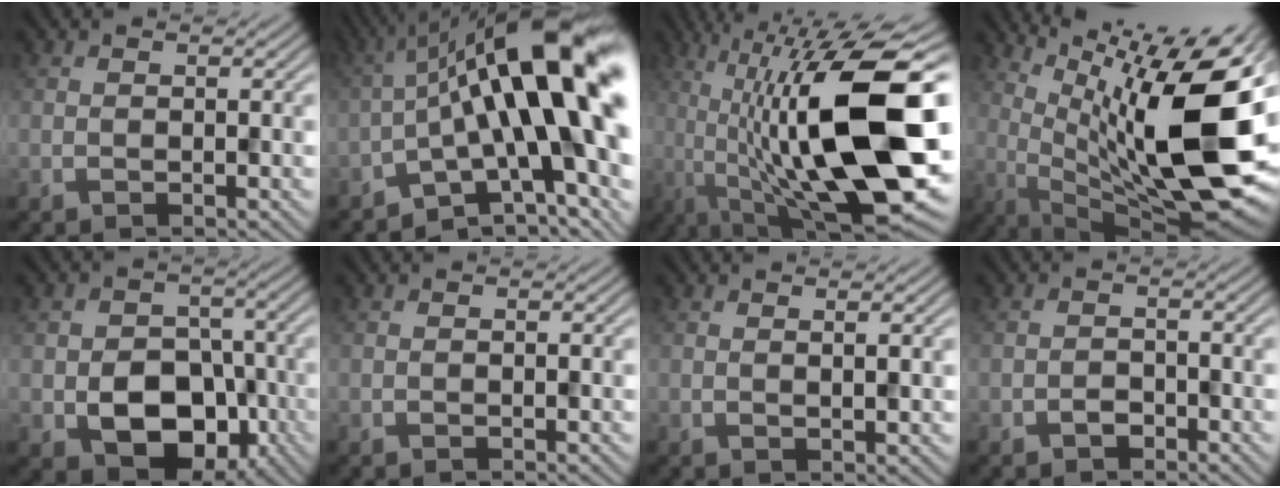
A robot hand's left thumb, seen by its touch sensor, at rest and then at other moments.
{"total": 21.4, "force": [-0.6, 7.8, 19.9], "torque": [-0.263, 0.018, -0.022]}
{"total": 20.7, "force": [-0.2, 6.7, 19.6], "torque": [-0.334, 0.028, 0.001]}
{"total": 17.7, "force": [3.4, 4.9, 16.6], "torque": [-0.266, 0.012, 0.075]}
{"total": 9.5, "force": [-3.1, 7.0, 5.6], "torque": [-0.101, -0.021, -0.055]}
{"total": 0.0}
{"total": 1.5, "force": [0.8, 0.2, 1.2], "torque": [-0.021, 0.003, 0.010]}
{"total": 1.5, "force": [-1.0, 0.9, 0.7], "torque": [-0.010, 0.001, -0.021]}